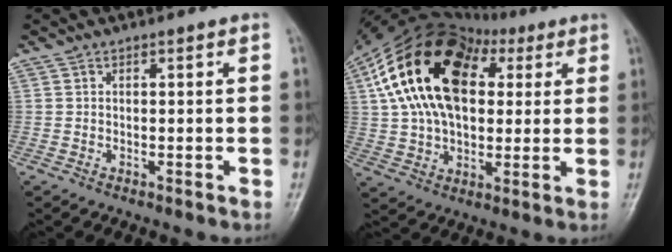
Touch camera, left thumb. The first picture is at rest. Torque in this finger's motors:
{"motor_torque": [2.18, 2.35, 1.89, -0.88, 0.73]}